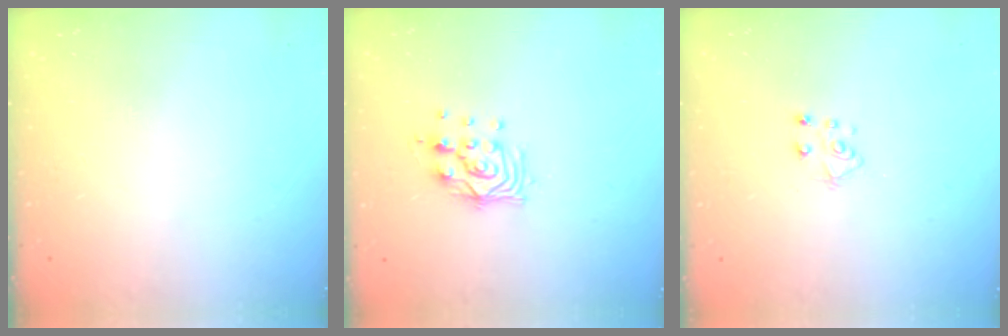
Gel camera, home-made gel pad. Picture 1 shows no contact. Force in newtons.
{"total": 10.7, "press": 10.7, "slide": 0.7}
{"total": 5.6, "press": 5.6, "slide": 0.4}